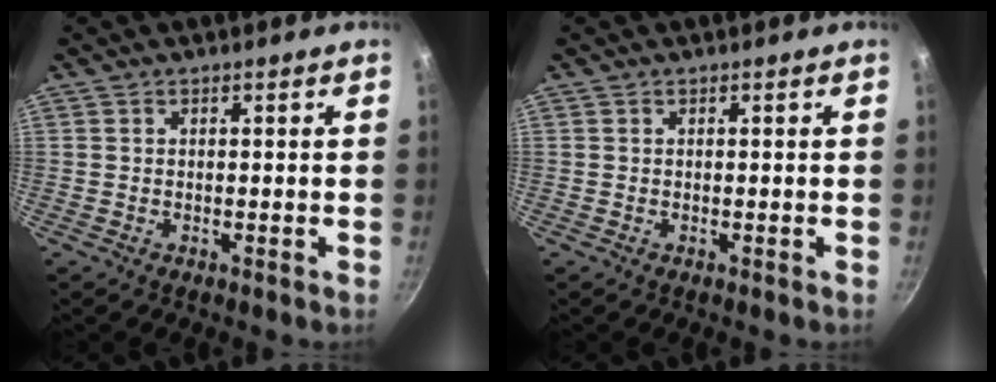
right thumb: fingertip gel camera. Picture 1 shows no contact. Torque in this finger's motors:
{"motor_torque": [0.00, 0.00, -0.29, 0.29, 0.04]}